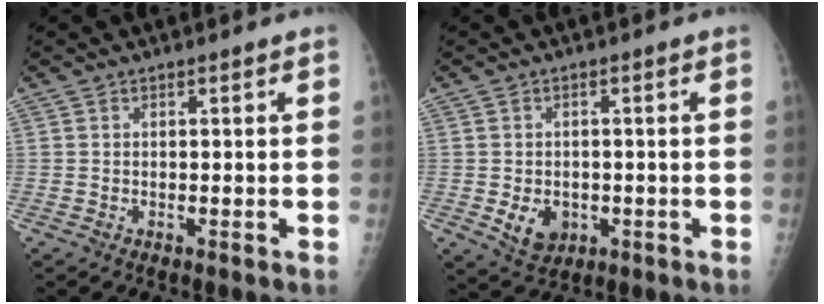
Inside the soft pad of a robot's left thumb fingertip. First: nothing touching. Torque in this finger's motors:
{"motor_torque": [0.11, 1.28, 0.42, 0.21, 0.00]}